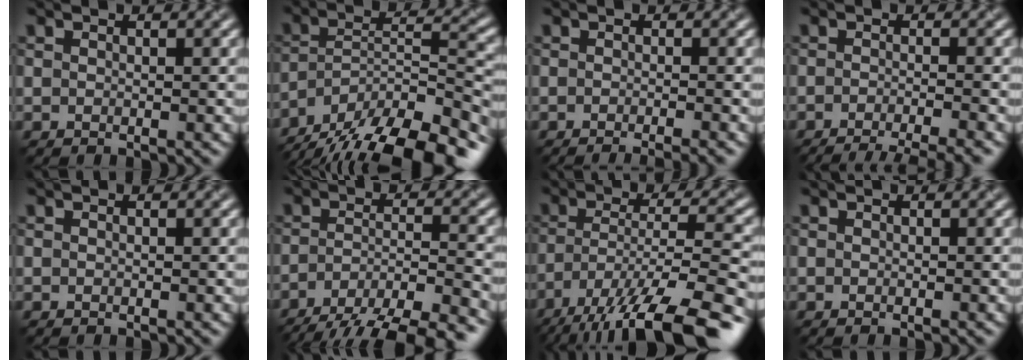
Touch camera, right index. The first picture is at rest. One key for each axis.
{"total": 17.4, "fx": -14.4, "fy": 5.1, "fz": 8.2, "tx": -0.150, "ty": -0.006, "tz": -0.211}
{"total": 3.5, "fx": -2.2, "fy": 0.9, "fz": 2.5, "tx": -0.023, "ty": 0.008, "tz": -0.029}
{"total": 7.7, "fx": -6.1, "fy": 2.0, "fz": 4.4, "tx": -0.046, "ty": -0.014, "tz": -0.076}
{"total": 0.0}
{"total": 10.7, "fx": -8.5, "fy": 2.9, "fz": 5.7, "tx": -0.089, "ty": -0.013, "tz": -0.120}
{"total": 14.4, "fx": -10.3, "fy": 4.1, "fz": 9.1, "tx": -0.171, "ty": -0.016, "tz": -0.150}
{"total": 0.0}